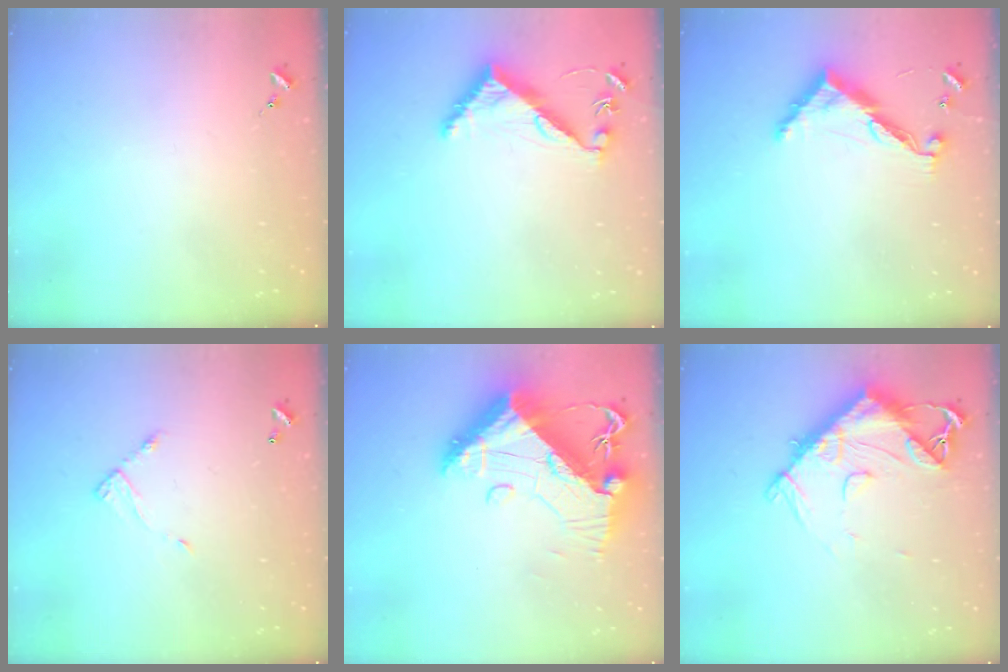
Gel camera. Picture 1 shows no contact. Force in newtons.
{"total": 8.0, "press": 8.0, "slide": 0.5}
{"total": 9.7, "press": 9.7, "slide": 0.3}
{"total": 5.8, "press": 5.8, "slide": 0.3}
{"total": 19.4, "press": 19.3, "slide": 2.1}
{"total": 13.6, "press": 13.5, "slide": 1.4}